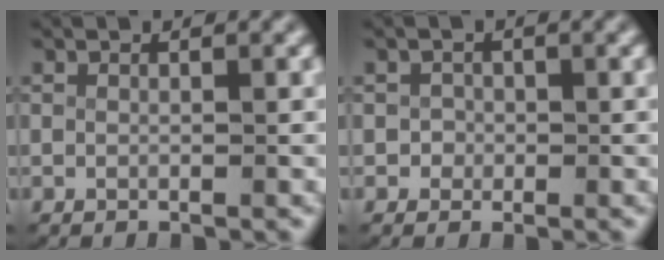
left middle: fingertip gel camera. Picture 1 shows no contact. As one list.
[{"total": 1.4, "force": [-0.4, 1.4, 0.1], "torque": [-0.008, -0.006, -0.006]}]